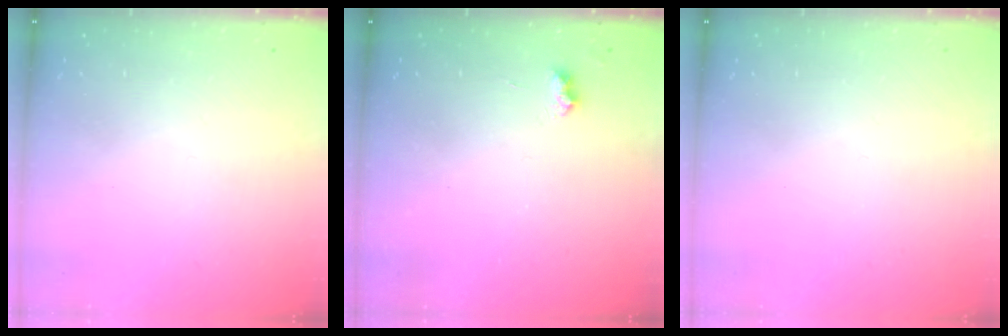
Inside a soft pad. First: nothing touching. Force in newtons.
{"total": 3.5, "press": 3.4, "slide": 0.6}
{"total": 0.0}